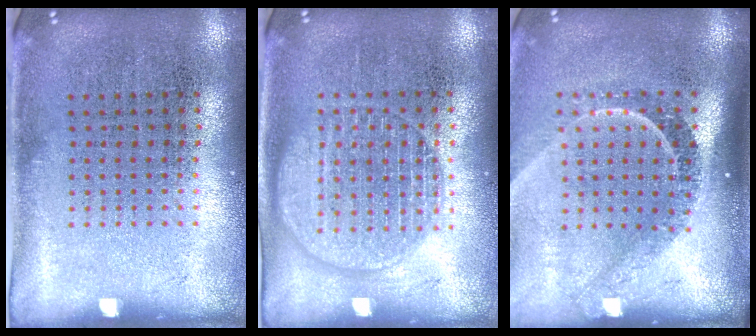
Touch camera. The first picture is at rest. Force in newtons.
{"total": 1.7, "press": 1.7, "slide": 0.1}
{"total": 2.3, "press": 1.7, "slide": 1.6}